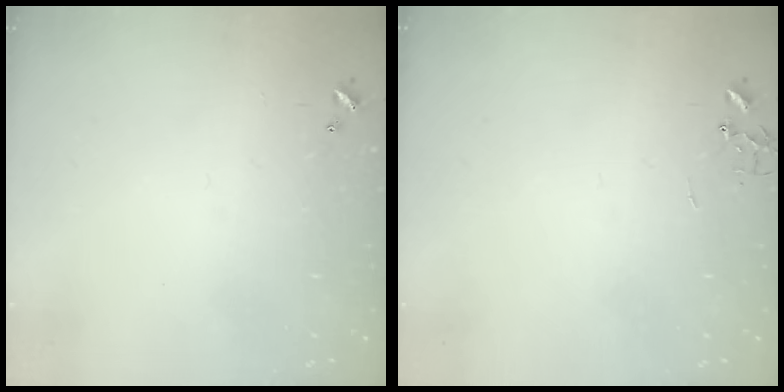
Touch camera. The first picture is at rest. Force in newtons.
{"total": 0.0}